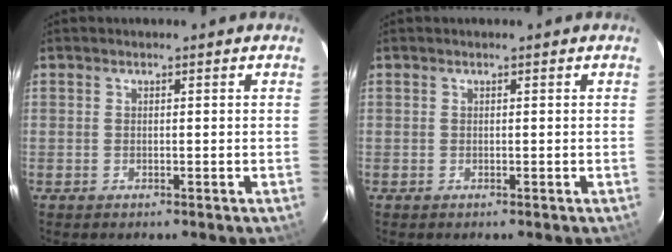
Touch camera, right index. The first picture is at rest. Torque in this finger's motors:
{"motor_torque": [0.00, 0.00, 0.01, 0.00]}